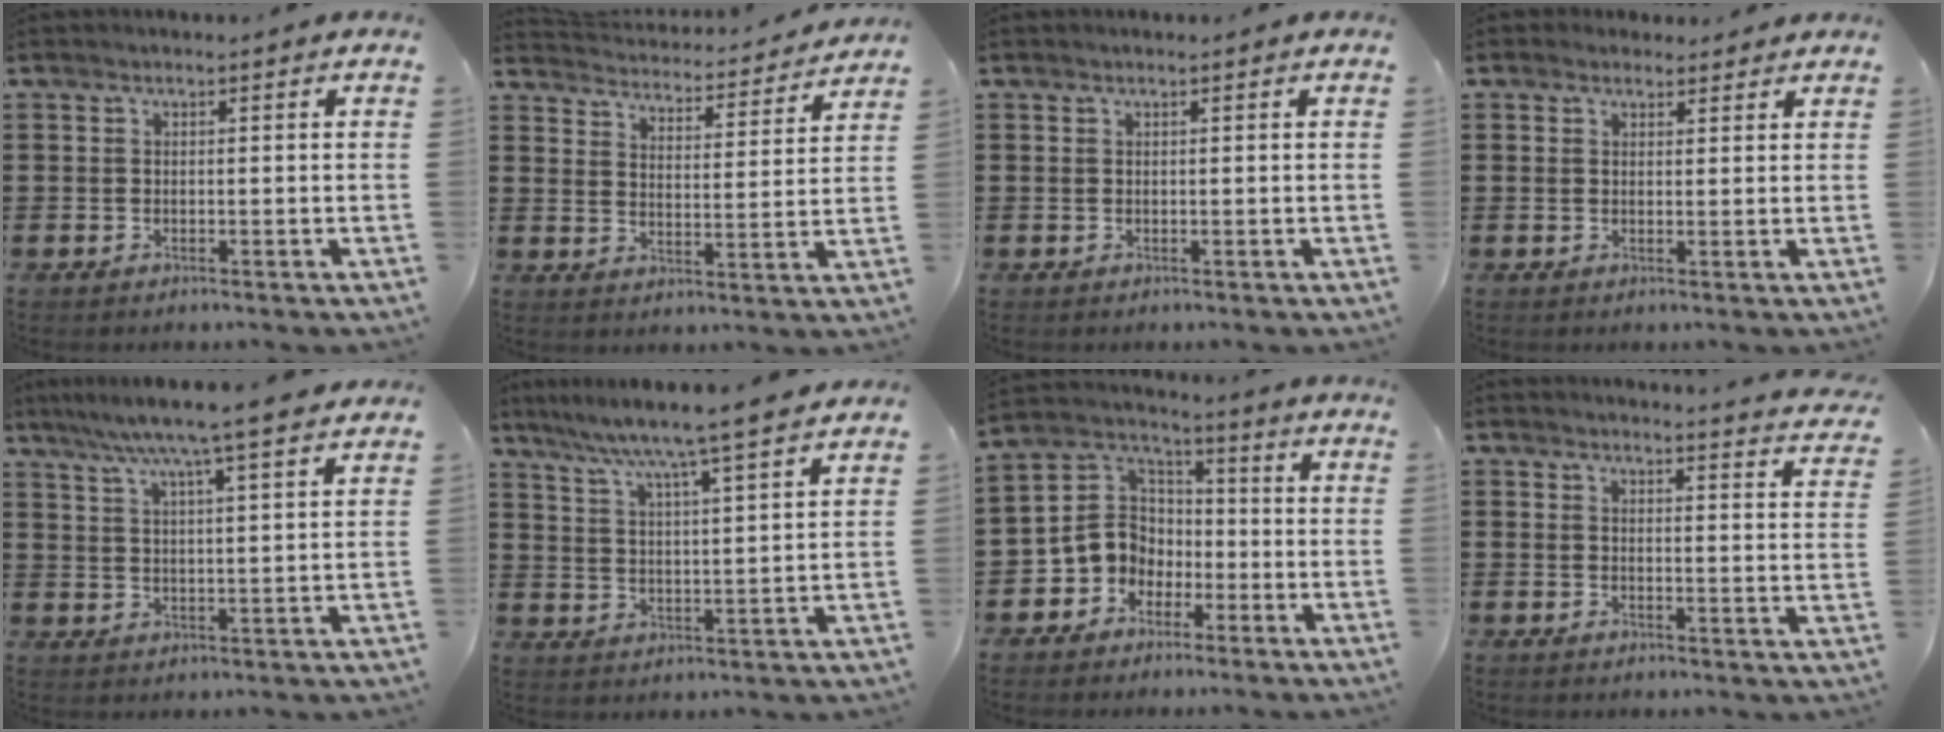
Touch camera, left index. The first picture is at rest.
{"total": 3.7, "force": [3.7, -0.1, 0.0], "torque": [-0.024, -0.035, 0.056]}
{"total": 0.0}
{"total": 2.0, "force": [1.8, 0.9, 0.2], "torque": [-0.009, 0.006, 0.035]}
{"total": 7.2, "force": [5.8, -0.5, 4.3], "torque": [-0.100, -0.022, 0.098]}
{"total": 6.1, "force": [5.3, -1.2, 2.7], "torque": [-0.074, -0.038, 0.083]}
{"total": 7.7, "force": [-2.5, 7.0, 2.0], "torque": [-0.078, 0.011, -0.054]}
{"total": 3.3, "force": [3.2, -0.7, 0.6], "torque": [-0.016, -0.021, 0.054]}